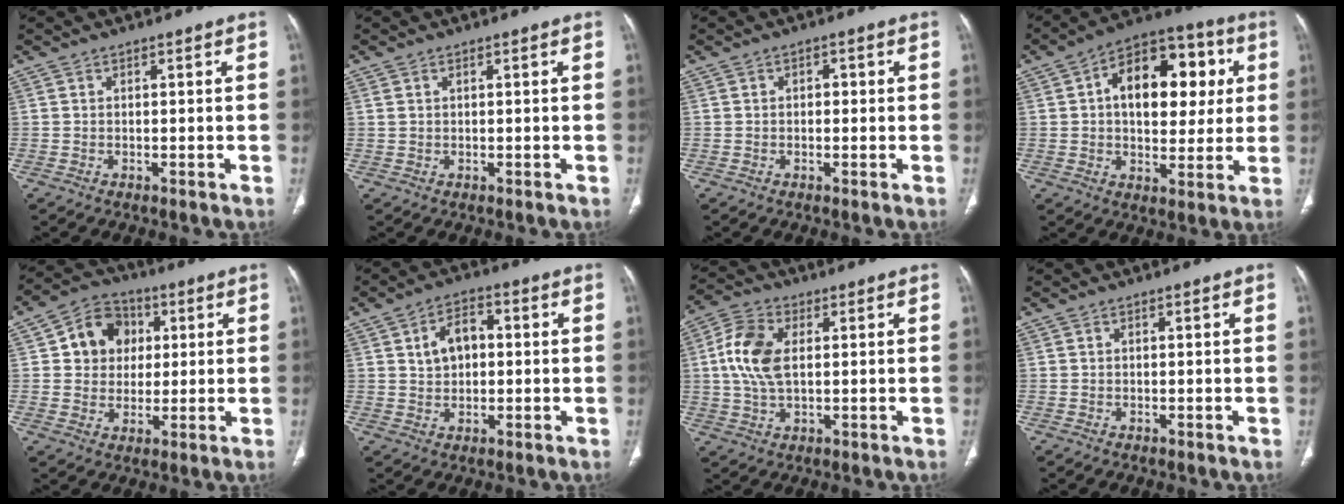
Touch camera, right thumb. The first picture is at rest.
{"total": 0.9, "force": [0.4, 0.5, 0.6], "torque": [-0.017, 0.010, 0.014]}
{"total": 1.4, "force": [0.1, 1.0, 1.0], "torque": [-0.010, 0.006, -0.001]}
{"total": 18.9, "force": [3.8, 11.5, 14.4], "torque": [-0.164, 0.020, 0.054]}
{"total": 10.5, "force": [2.4, 9.1, 4.7], "torque": [-0.035, 0.002, 0.033]}
{"total": 7.0, "force": [1.3, 4.7, 5.0], "torque": [-0.069, 0.011, 0.018]}
{"total": 9.9, "force": [1.5, 5.7, 8.0], "torque": [-0.173, 0.010, 0.029]}
{"total": 0.0}